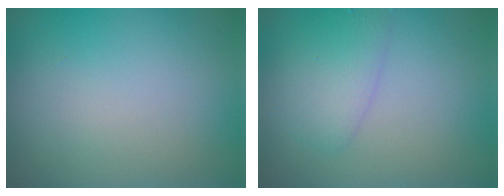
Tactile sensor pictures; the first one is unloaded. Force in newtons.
{"total": 2.4, "press": 2.4, "slide": 0.1}